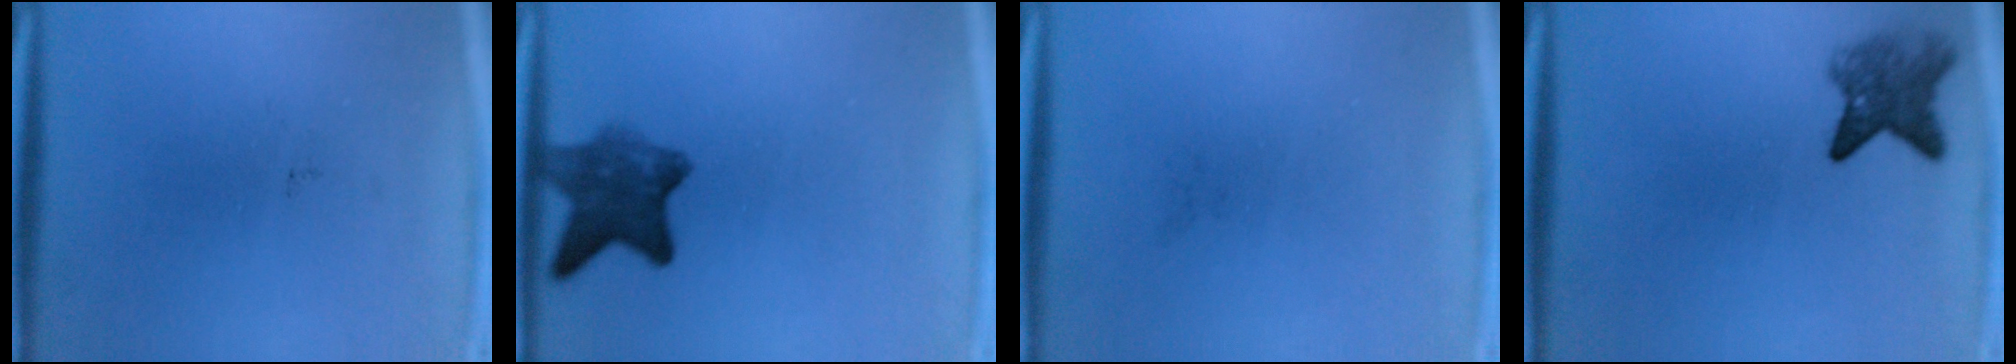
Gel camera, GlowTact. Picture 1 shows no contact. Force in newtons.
{"total": 6.8}
{"total": 0.0}
{"total": 4.9}